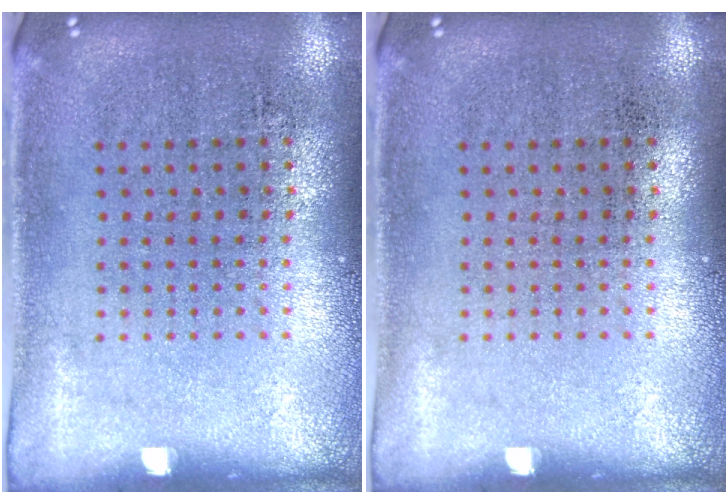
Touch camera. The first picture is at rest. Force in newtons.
{"total": 0.0}